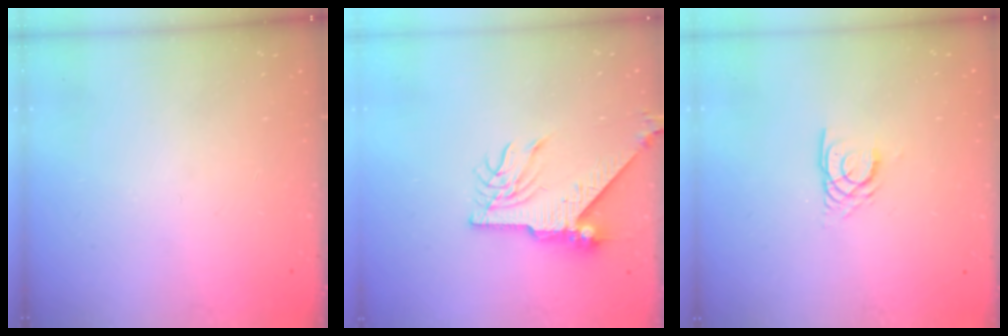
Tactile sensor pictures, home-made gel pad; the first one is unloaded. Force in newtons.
{"total": 8.5, "press": 8.4, "slide": 1.0}
{"total": 3.4, "press": 3.4, "slide": 0.2}